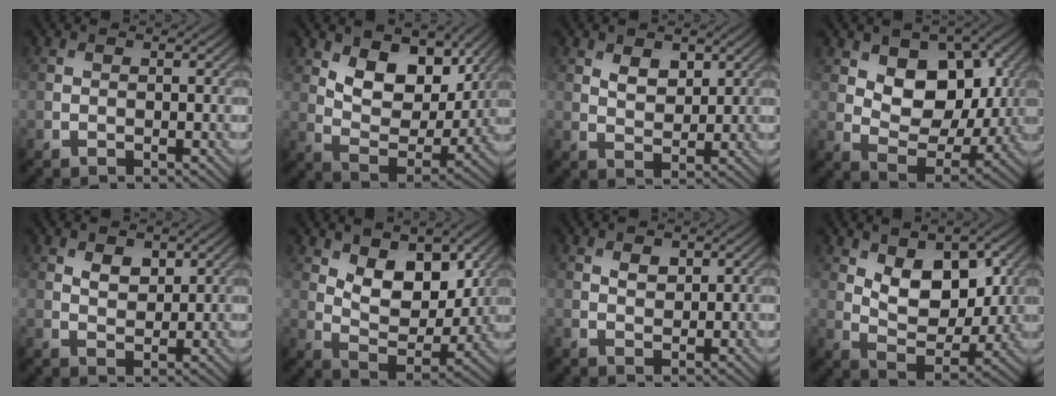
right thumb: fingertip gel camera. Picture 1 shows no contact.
{"total": 9.9, "force": [5.0, 5.5, 6.5], "torque": [-0.132, -0.016, 0.087]}
{"total": 3.2, "force": [1.8, 1.9, 1.9], "torque": [-0.038, -0.006, 0.034]}
{"total": 9.7, "force": [3.1, 6.4, 6.6], "torque": [-0.124, -0.017, 0.047]}
{"total": 2.8, "force": [1.6, 1.7, 1.7], "torque": [-0.032, -0.005, 0.030]}
{"total": 9.5, "force": [4.3, 5.1, 6.8], "torque": [-0.132, -0.013, 0.073]}
{"total": 1.7, "force": [1.0, 1.0, 1.0], "torque": [-0.016, -0.003, 0.021]}
{"total": 9.1, "force": [3.2, 5.3, 6.7], "torque": [-0.128, -0.014, 0.051]}